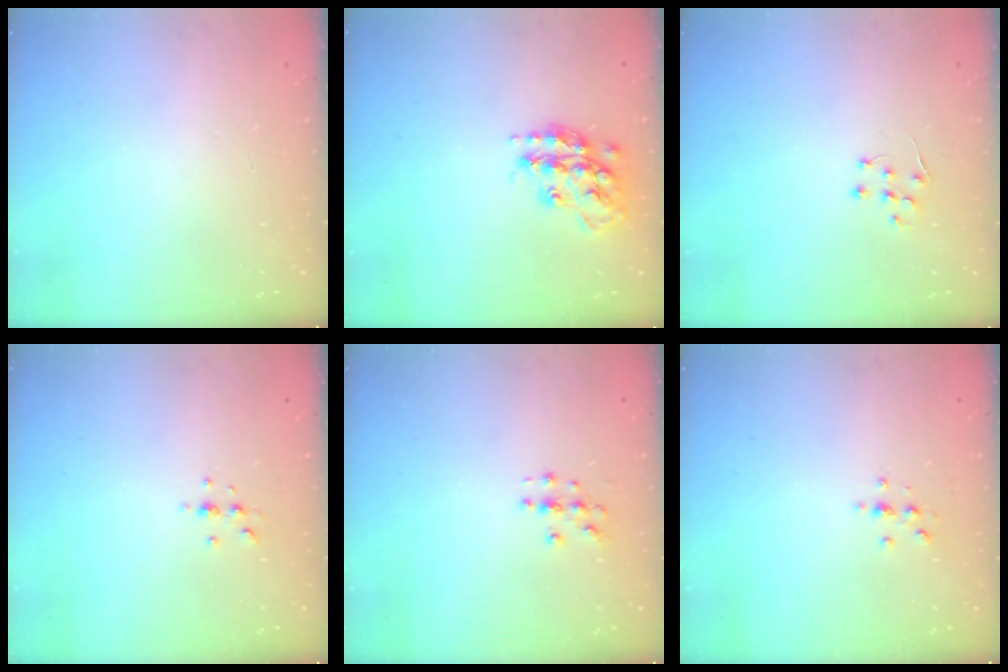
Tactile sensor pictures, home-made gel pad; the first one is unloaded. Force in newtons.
{"total": 16.3, "press": 16.3, "slide": 0.8}
{"total": 5.1, "press": 5.1, "slide": 0.7}
{"total": 3.7, "press": 3.3, "slide": 1.6}
{"total": 2.8, "press": 2.8, "slide": 0.3}
{"total": 2.2, "press": 2.1, "slide": 0.2}